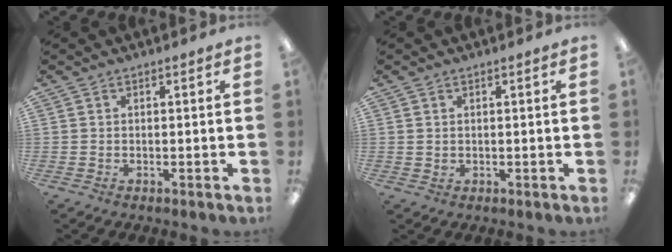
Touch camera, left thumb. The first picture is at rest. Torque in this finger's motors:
{"motor_torque": [-0.06, -0.03, 0.17, -0.22, 0.03]}